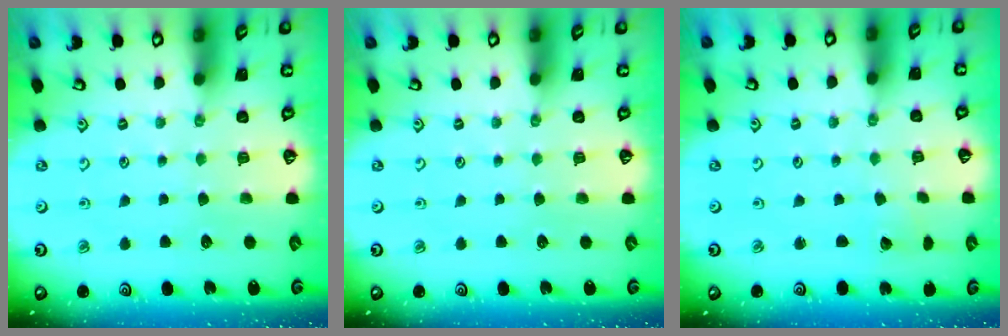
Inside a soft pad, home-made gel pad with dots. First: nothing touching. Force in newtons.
{"total": 0.0}
{"total": 1.6, "press": 1.6, "slide": 0.0}